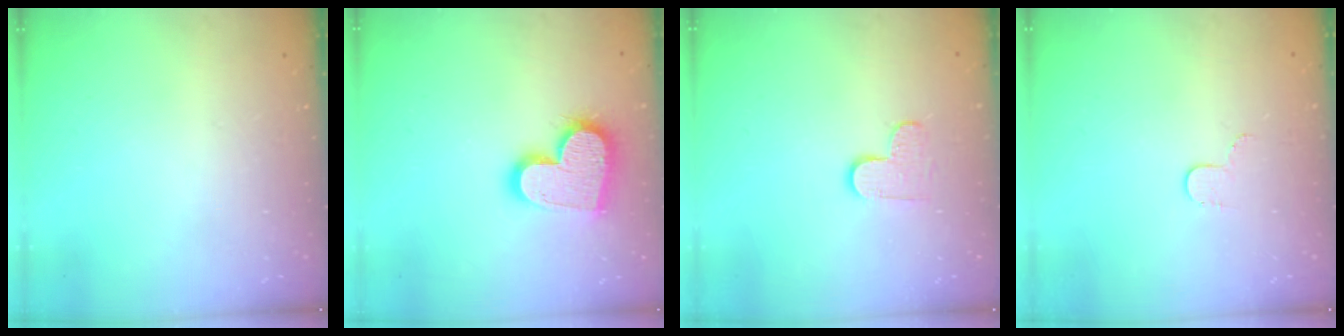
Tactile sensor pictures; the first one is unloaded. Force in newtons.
{"total": 16.2, "press": 16.2, "slide": 1.1}
{"total": 4.9, "press": 4.8, "slide": 0.4}
{"total": 4.4, "press": 4.3, "slide": 0.5}